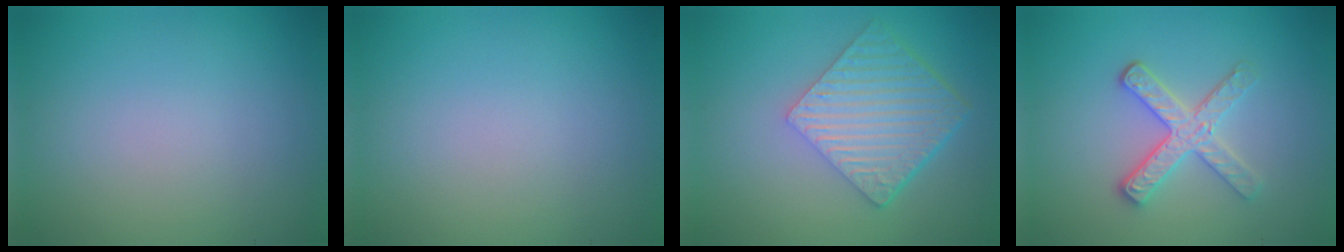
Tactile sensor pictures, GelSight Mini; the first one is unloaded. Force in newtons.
{"total": 0.0}
{"total": 6.5, "press": 4.5, "slide": 4.7}
{"total": 3.4, "press": 3.0, "slide": 1.6}